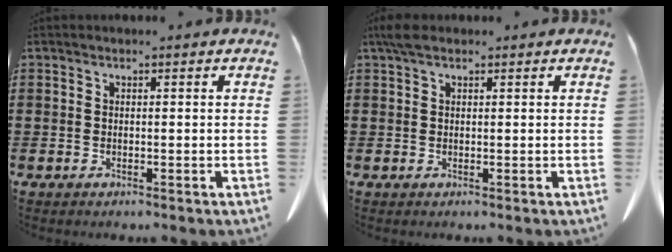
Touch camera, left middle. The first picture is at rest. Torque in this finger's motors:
{"motor_torque": [0.99, 0.60, 0.17, 0.07]}